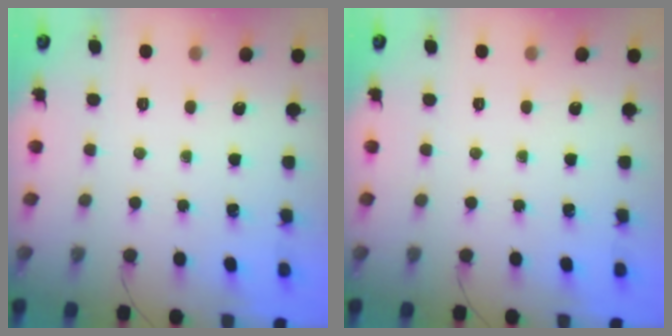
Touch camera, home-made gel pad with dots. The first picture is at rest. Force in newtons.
{"total": 0.0}